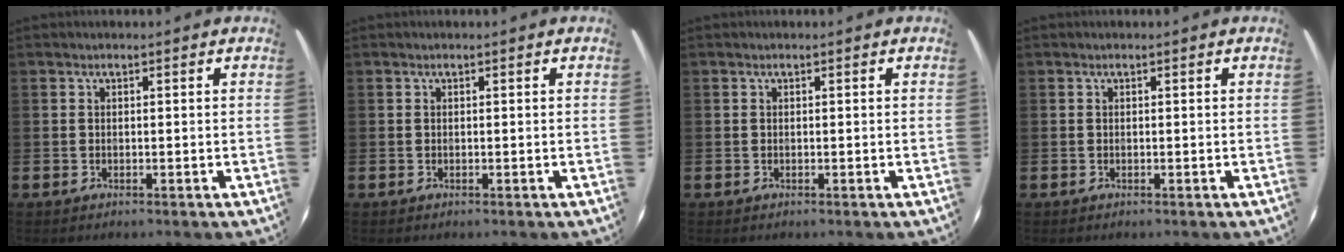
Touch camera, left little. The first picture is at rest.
{"total": 0.0}
{"total": 0.0}
{"total": 0.0}